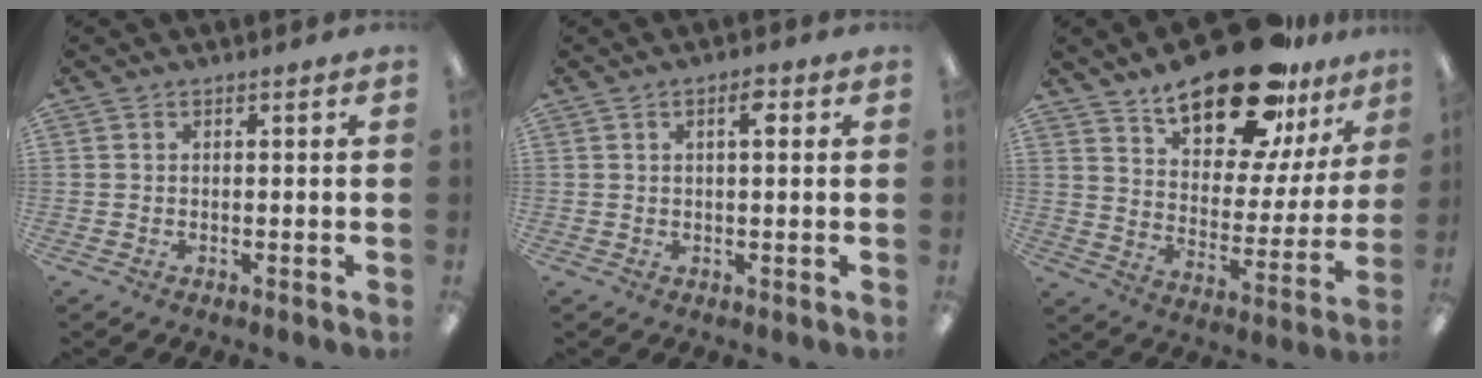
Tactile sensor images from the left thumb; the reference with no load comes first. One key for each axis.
{"total": 3.7, "fx": 1.4, "fy": 1.3, "fz": 3.1, "tx": -0.050, "ty": 0.002, "tz": 0.018}
{"total": 22.7, "fx": 16.5, "fy": 8.7, "fz": 12.9, "tx": -0.197, "ty": -0.101, "tz": 0.280}